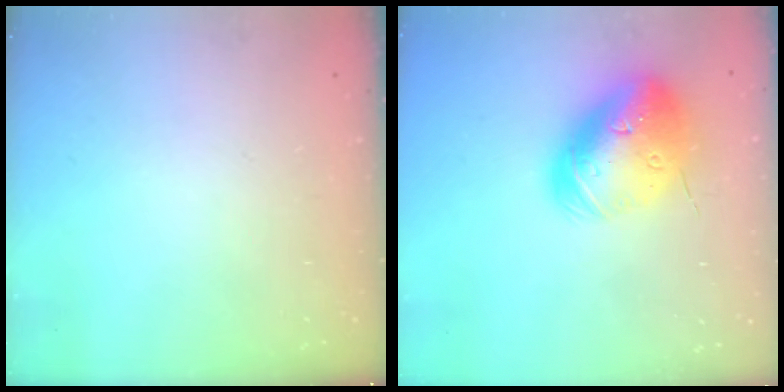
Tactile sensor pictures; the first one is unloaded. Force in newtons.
{"total": 25.7, "press": 25.4, "slide": 4.0}